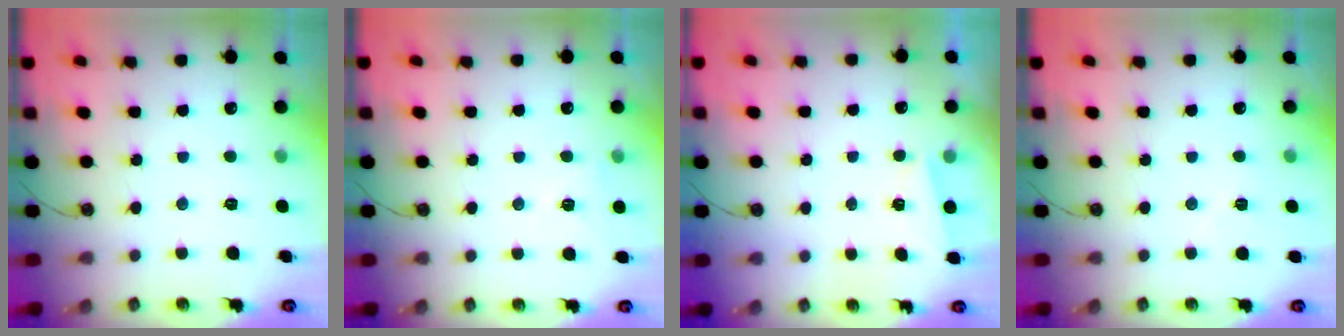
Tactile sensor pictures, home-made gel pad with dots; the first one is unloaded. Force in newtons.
{"total": 8.7, "press": 2.9, "slide": 8.2}
{"total": 1.0, "press": 1.0, "slide": 0.3}
{"total": 2.2, "press": 2.2, "slide": 0.7}